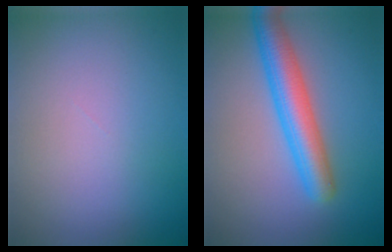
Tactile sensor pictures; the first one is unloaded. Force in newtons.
{"total": 5.3, "press": 5.3, "slide": 0.1}